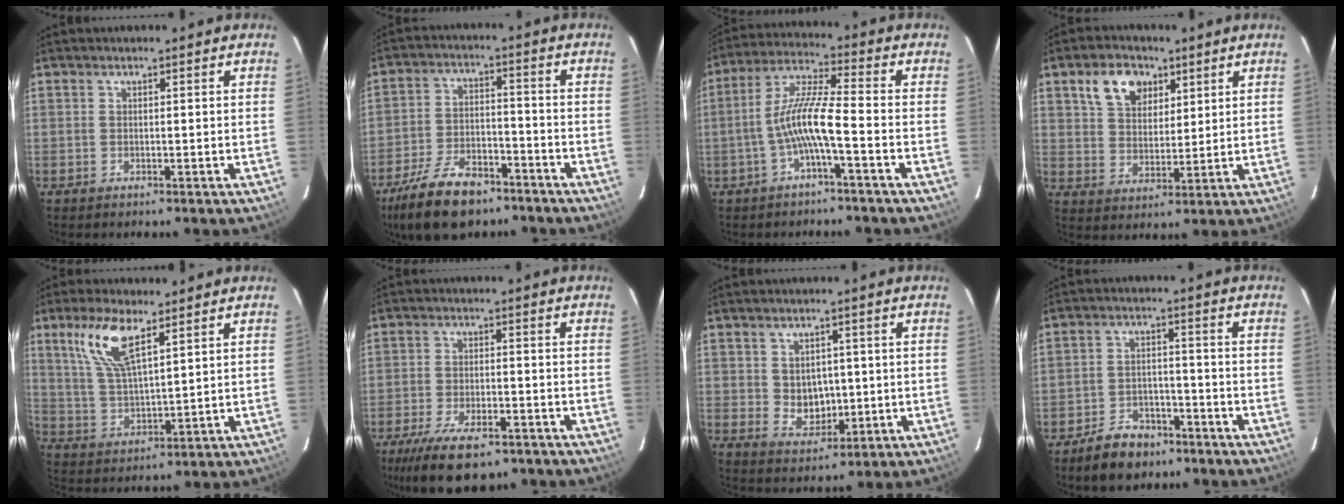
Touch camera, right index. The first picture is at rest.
{"total": 15.2, "force": [-11.0, 6.7, 8.0], "torque": [-0.182, -0.009, -0.188]}
{"total": 8.4, "force": [-3.1, 0.4, 7.8], "torque": [-0.175, 0.013, -0.057]}
{"total": 9.1, "force": [4.8, 6.1, 4.9], "torque": [-0.093, 0.022, 0.089]}
{"total": 10.6, "force": [6.1, 3.3, 8.0], "torque": [-0.161, 0.006, 0.129]}
{"total": 13.4, "force": [-9.5, 5.0, 8.1], "torque": [-0.180, -0.032, -0.155]}
{"total": 5.4, "force": [0.5, 4.6, 2.7], "torque": [-0.047, 0.002, 0.020]}
{"total": 8.6, "force": [-6.4, 4.6, 3.3], "torque": [-0.085, 0.016, -0.093]}